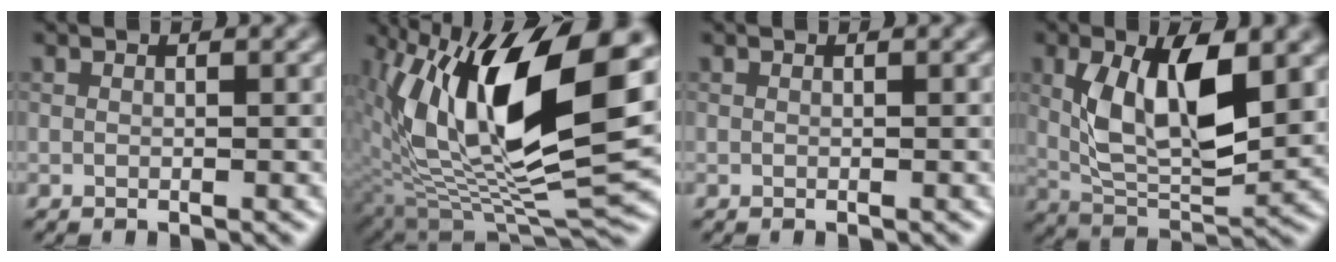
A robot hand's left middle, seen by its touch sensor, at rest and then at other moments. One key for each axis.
{"total": 15.9, "fx": 4.2, "fy": 6.9, "fz": 13.7, "tx": -0.253, "ty": 0.008, "tz": 0.079}
{"total": 0.0}
{"total": 8.7, "fx": 1.5, "fy": 4.0, "fz": 7.6, "tx": -0.151, "ty": -0.002, "tz": 0.039}